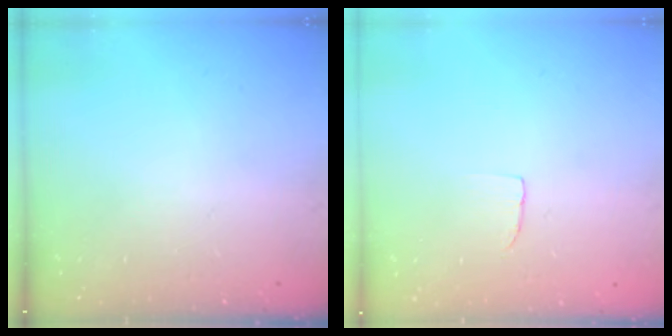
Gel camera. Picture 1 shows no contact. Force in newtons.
{"total": 2.7, "press": 2.7, "slide": 0.2}